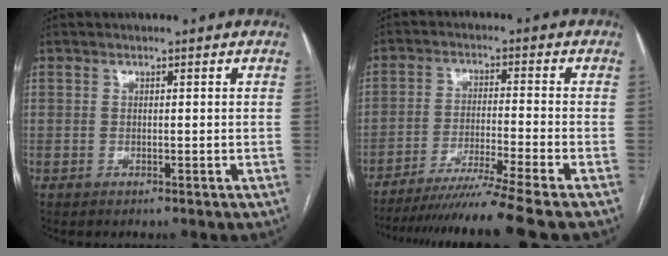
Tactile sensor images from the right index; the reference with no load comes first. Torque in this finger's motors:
{"motor_torque": [1.21, -0.93, 0.48, 0.17]}